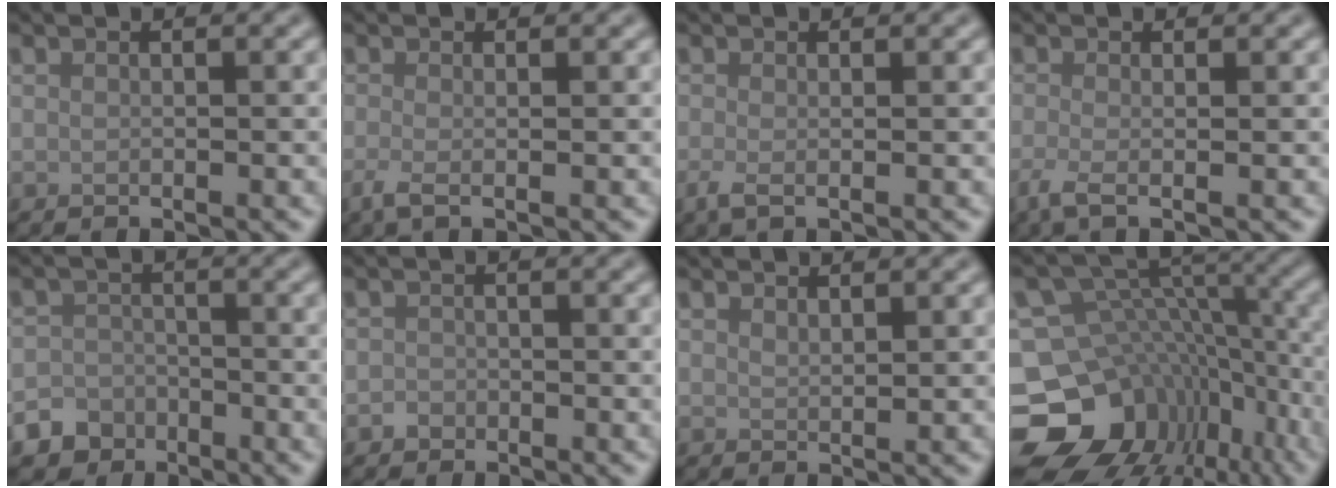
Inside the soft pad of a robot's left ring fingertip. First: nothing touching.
{"total": 1.7, "force": [-0.5, 0.4, 1.6], "torque": [-0.034, -0.007, -0.015]}
{"total": 1.4, "force": [-0.4, 0.3, 1.3], "torque": [-0.028, -0.007, -0.008]}
{"total": 2.2, "force": [-0.8, 0.6, 2.0], "torque": [-0.044, -0.008, -0.022]}
{"total": 4.9, "force": [-3.4, 3.5, 0.4], "torque": [0.016, -0.005, -0.062]}
{"total": 0.9, "force": [-0.5, 0.8, 0.0], "torque": [0.006, 0.000, -0.010]}
{"total": 0.8, "force": [0.7, 0.2, 0.3], "torque": [-0.007, -0.001, 0.015]}
{"total": 16.1, "force": [-7.9, 12.3, 6.7], "torque": [-0.147, 0.002, -0.097]}